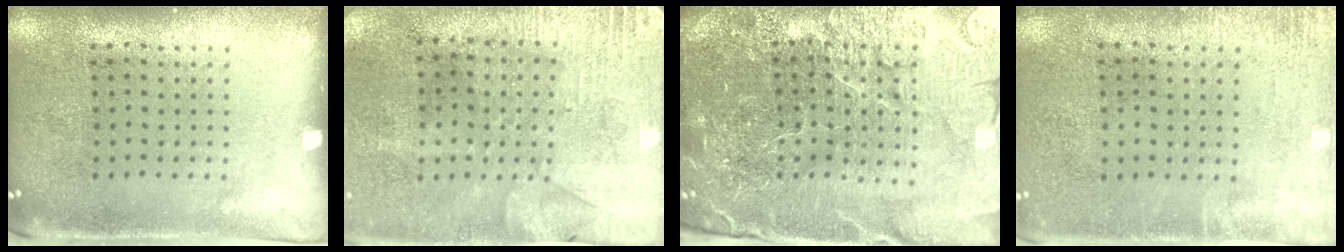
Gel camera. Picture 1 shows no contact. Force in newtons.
{"total": 2.7, "press": 2.4, "slide": 1.3}
{"total": 5.8, "press": 5.2, "slide": 2.5}
{"total": 1.5, "press": 1.5, "slide": 0.2}